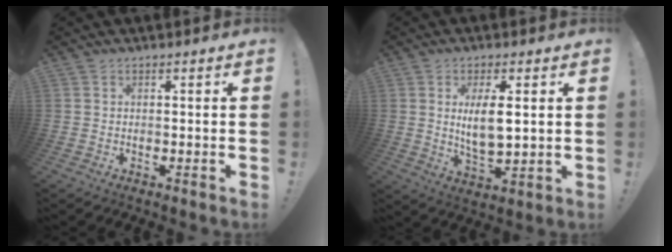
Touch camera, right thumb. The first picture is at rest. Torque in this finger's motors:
{"motor_torque": [-0.31, 0.52, 0.27, 0.67, 0.11]}